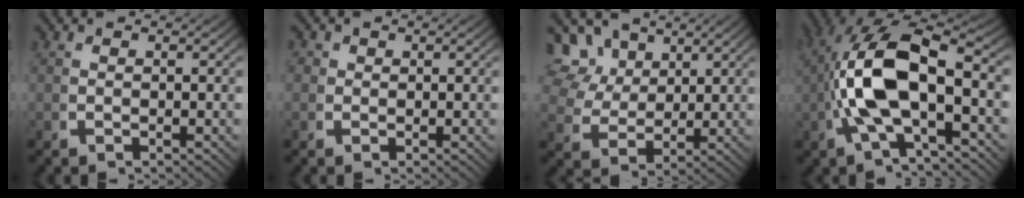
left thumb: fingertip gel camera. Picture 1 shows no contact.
{"total": 1.1, "force": [0.2, 1.1, 0.0], "torque": [-0.004, -0.008, 0.000]}
{"total": 7.6, "force": [2.9, 6.2, 3.3], "torque": [-0.086, -0.021, 0.055]}
{"total": 12.2, "force": [0.3, 6.8, 10.1], "torque": [-0.207, -0.021, 0.013]}